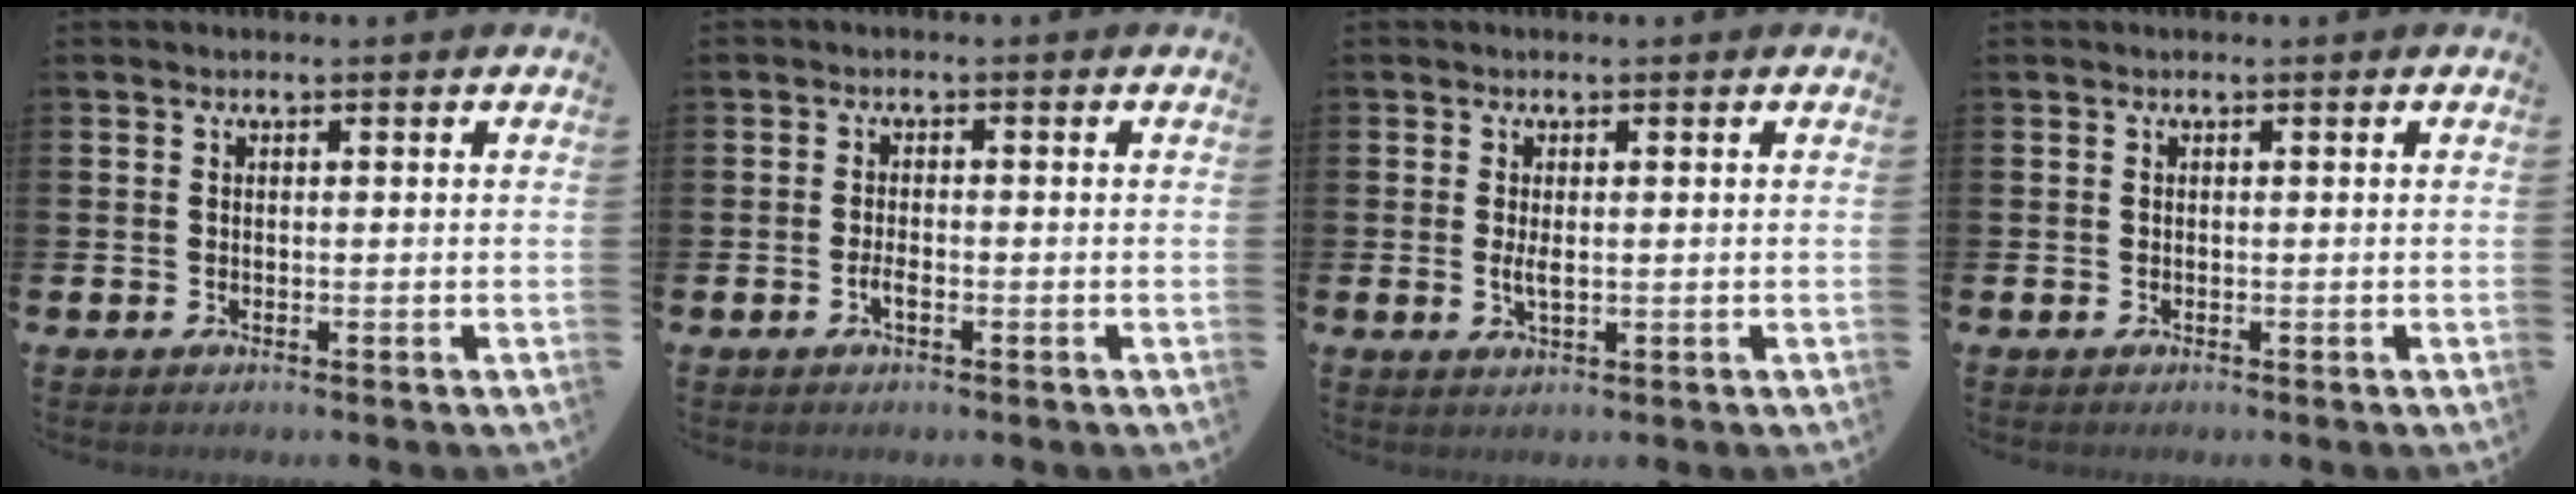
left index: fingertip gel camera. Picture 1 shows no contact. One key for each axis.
{"total": 1.7, "fx": -0.7, "fy": 0.7, "fz": 1.4, "tx": -0.028, "ty": 0.000, "tz": -0.013}
{"total": 2.1, "fx": 0.1, "fy": 0.7, "fz": 1.9, "tx": -0.030, "ty": -0.003, "tz": 0.000}
{"total": 0.0}